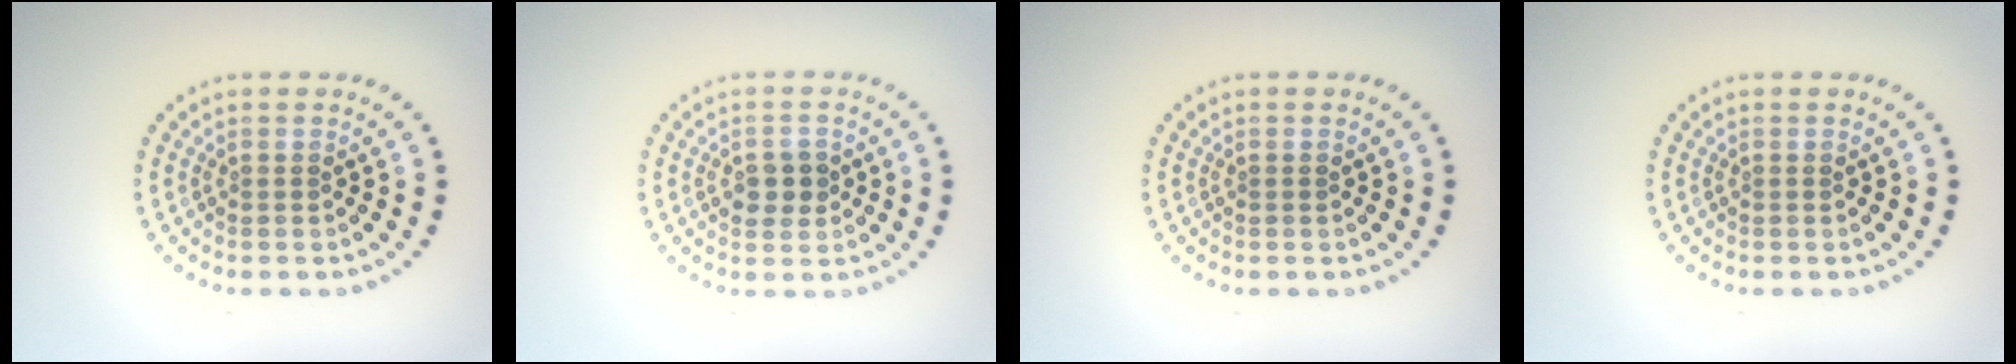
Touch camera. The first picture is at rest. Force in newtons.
{"total": 2.2, "press": 2.2, "slide": 0.3}
{"total": 0.0}
{"total": 0.0}